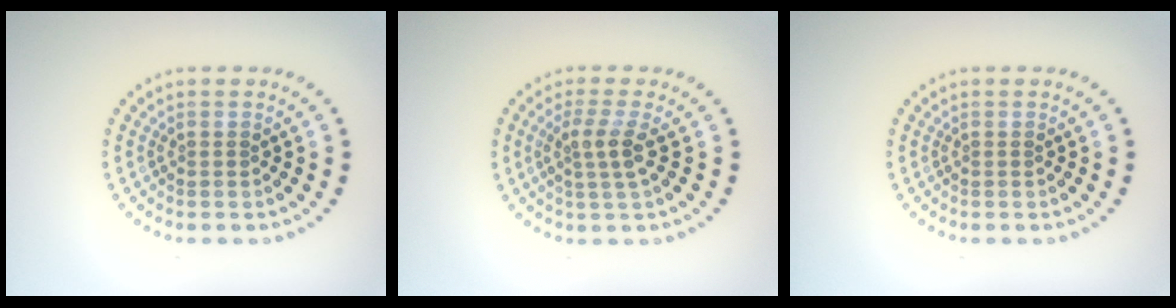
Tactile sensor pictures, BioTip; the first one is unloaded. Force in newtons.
{"total": 2.5, "press": 2.1, "slide": 1.4}
{"total": 0.0}